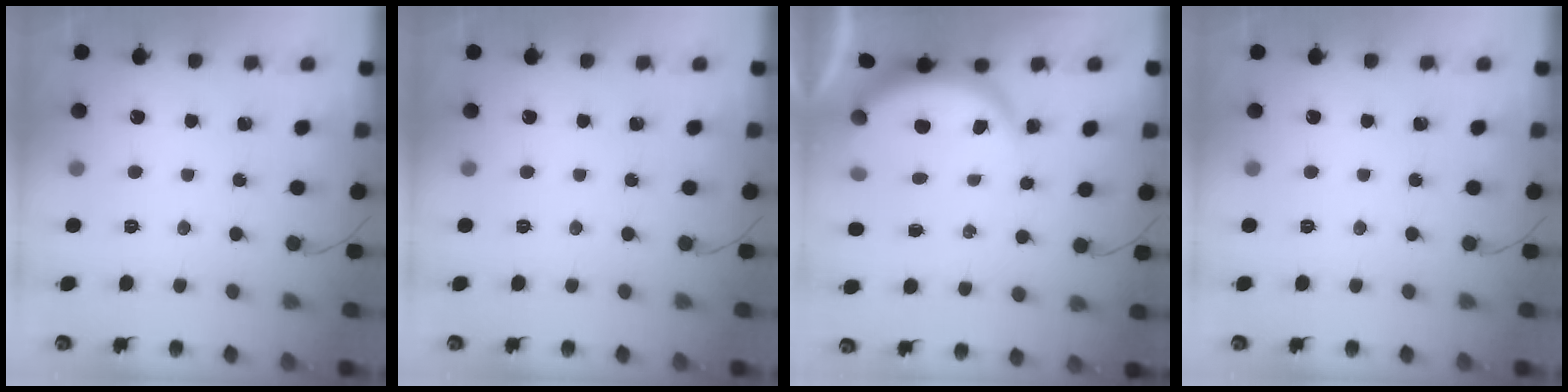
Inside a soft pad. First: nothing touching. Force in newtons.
{"total": 0.0}
{"total": 3.8, "press": 3.8, "slide": 0.2}
{"total": 0.0}